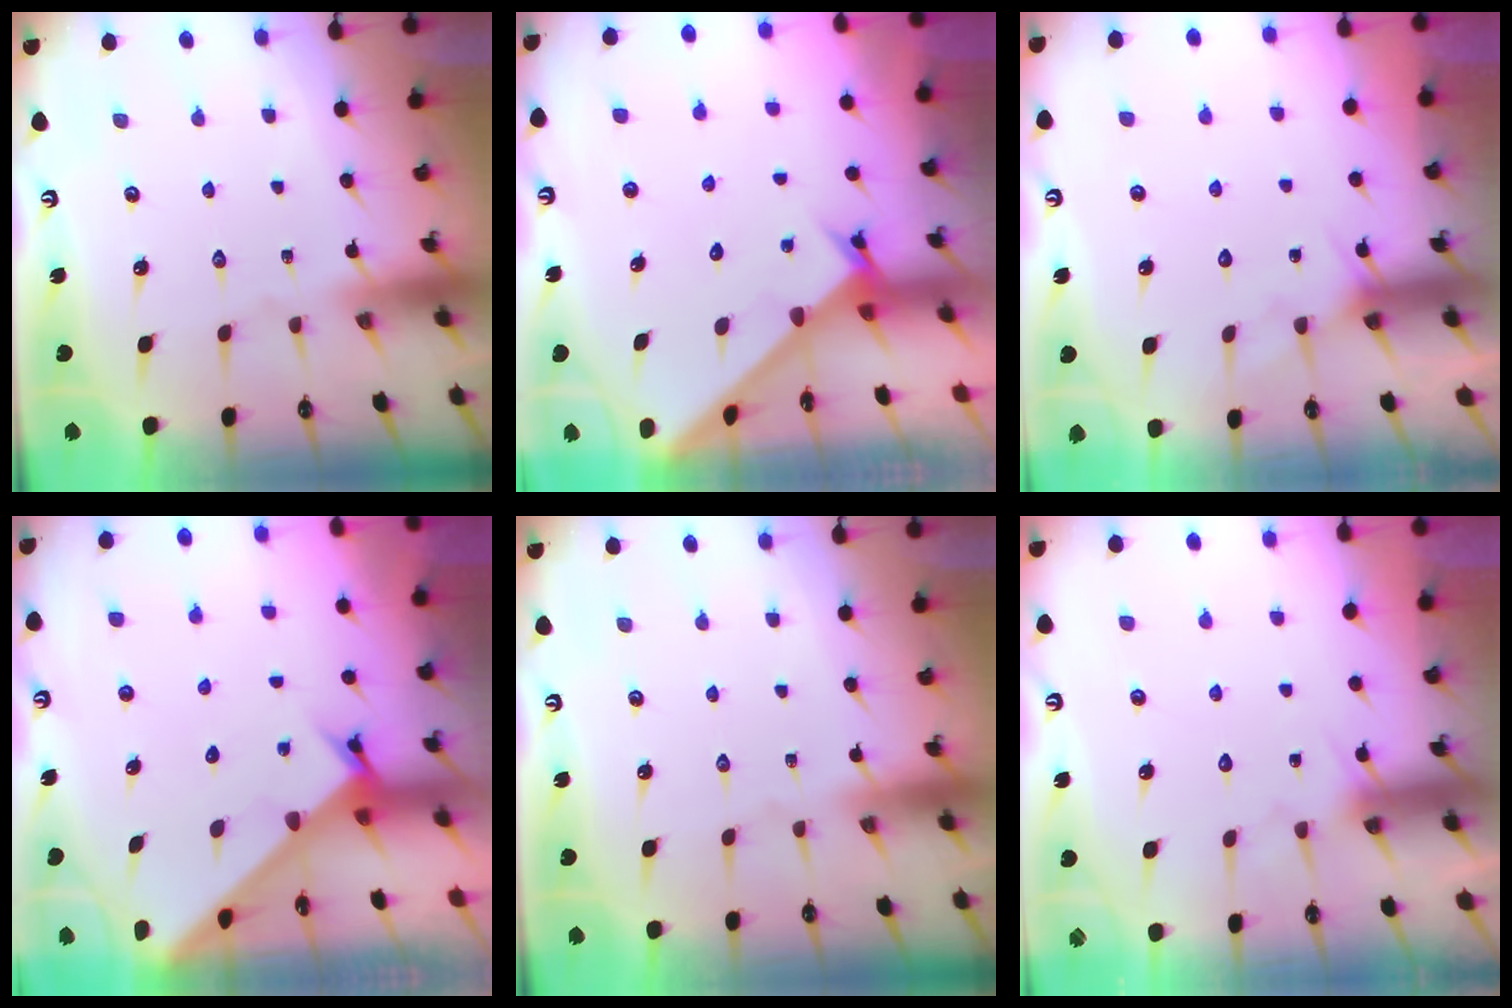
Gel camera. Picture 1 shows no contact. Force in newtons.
{"total": 2.2, "press": 2.2, "slide": 0.1}
{"total": 5.1, "press": 5.1, "slide": 0.5}
{"total": 2.4, "press": 2.4, "slide": 0.2}
{"total": 0.0}
{"total": 5.5, "press": 5.5, "slide": 0.4}